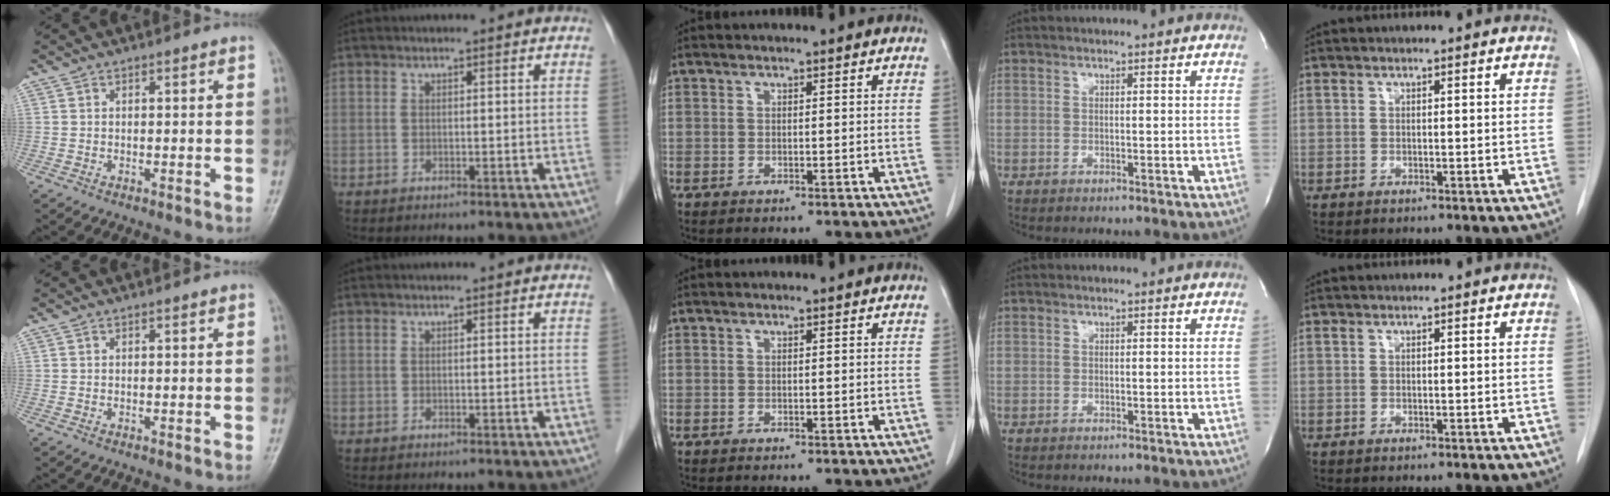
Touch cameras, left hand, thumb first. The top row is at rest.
{}